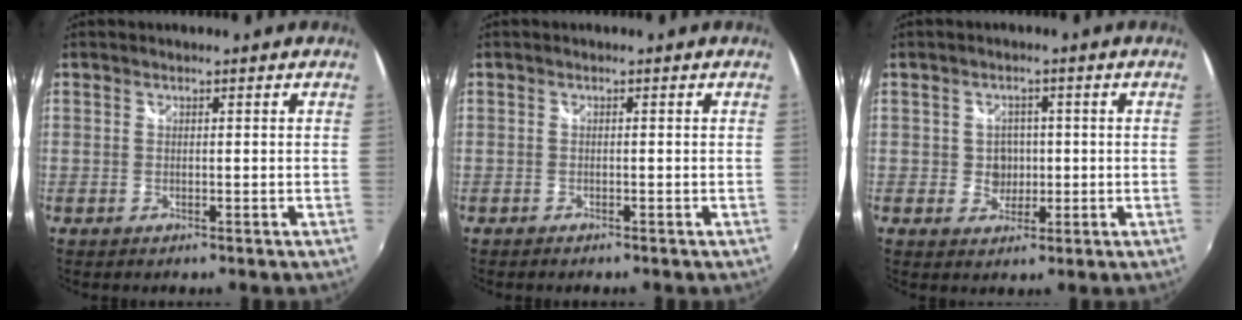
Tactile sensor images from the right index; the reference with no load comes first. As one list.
[{"total": 0.8, "force": [-0.8, 0.2, 0.1], "torque": [-0.004, -0.007, -0.014]}, {"total": 3.7, "force": [-0.2, 3.5, 1.1], "torque": [-0.019, 0.007, -0.001]}]